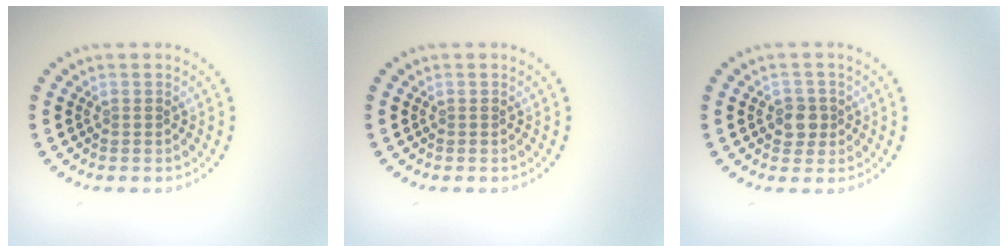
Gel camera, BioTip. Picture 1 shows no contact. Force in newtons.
{"total": 0.0}
{"total": 2.0, "press": 1.8, "slide": 0.8}